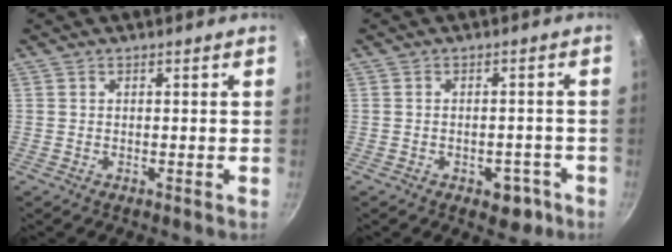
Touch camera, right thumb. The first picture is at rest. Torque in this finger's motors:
{"motor_torque": [-0.23, 0.19, 0.16, 0.33, 0.03]}